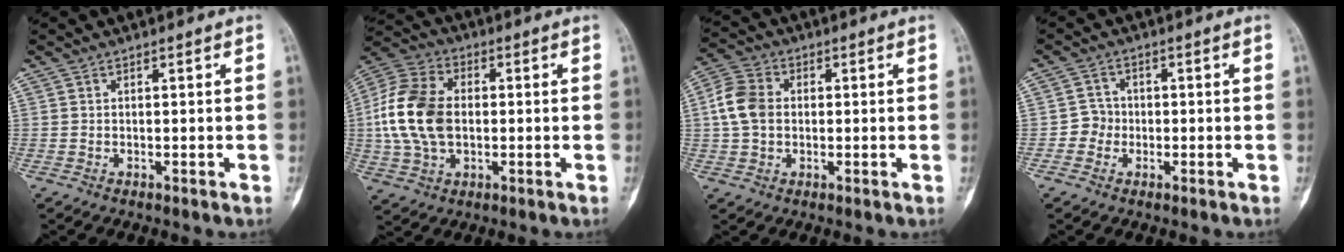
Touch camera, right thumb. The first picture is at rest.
{"total": 16.3, "force": [0.0, 10.8, 12.2], "torque": [-0.246, 0.019, -0.001]}
{"total": 7.9, "force": [0.5, 6.0, 5.1], "torque": [-0.100, 0.016, 0.002]}
{"total": 3.2, "force": [-0.9, 3.0, 0.4], "torque": [0.013, 0.012, -0.025]}